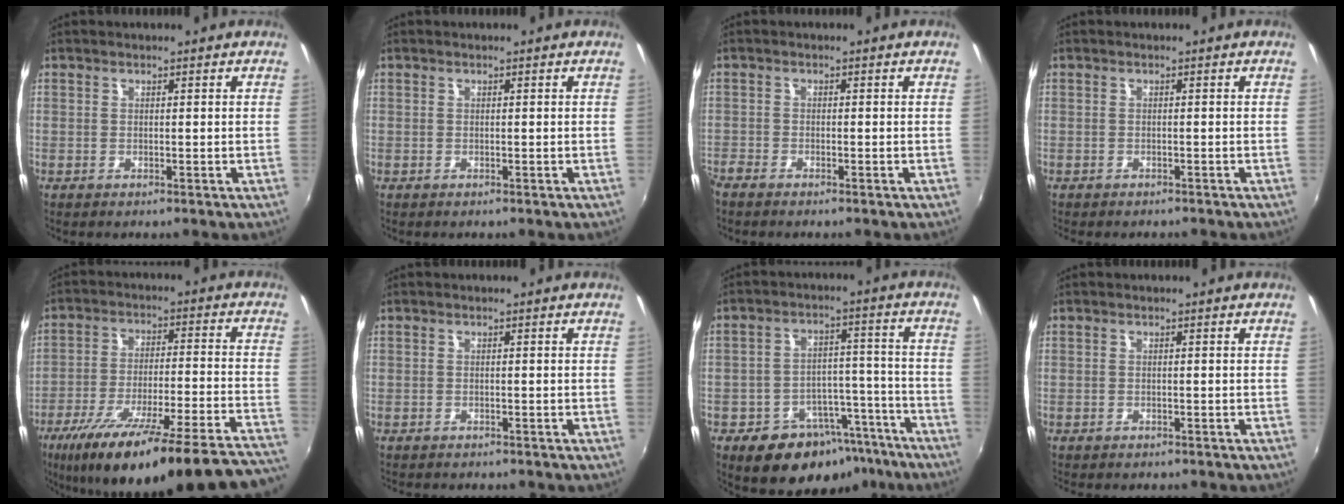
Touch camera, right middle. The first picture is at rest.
{"total": 0.0}
{"total": 2.4, "force": [-2.2, 0.7, 0.7], "torque": [-0.023, -0.011, -0.044]}
{"total": 1.9, "force": [-1.7, 0.6, 0.5], "torque": [-0.014, -0.011, -0.023]}
{"total": 31.7, "force": [-26.8, 2.5, 16.9], "torque": [-0.250, -0.069, -0.386]}
{"total": 2.0, "force": [-1.9, 0.5, 0.5], "torque": [-0.017, -0.011, -0.027]}
{"total": 15.7, "force": [-10.6, 9.5, 6.7], "torque": [-0.125, 0.032, -0.130]}
{"total": 1.6, "force": [-1.5, 0.5, 0.4], "torque": [-0.014, -0.009, -0.020]}